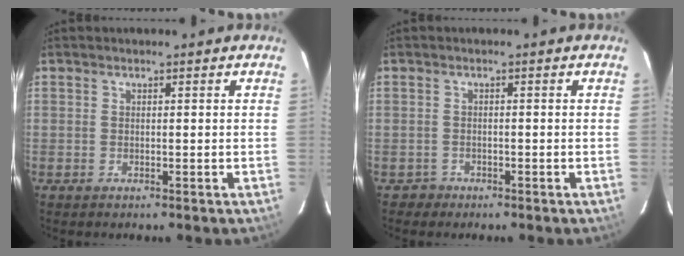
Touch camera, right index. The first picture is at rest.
{"total": 1.7, "force": [-1.1, 1.2, -0.2], "torque": [0.000, 0.005, -0.016]}